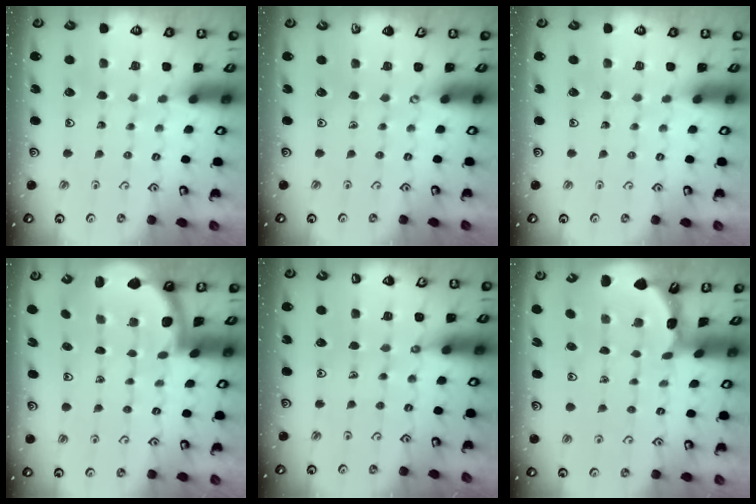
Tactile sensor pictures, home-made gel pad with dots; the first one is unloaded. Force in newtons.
{"total": 0.0}
{"total": 0.0}
{"total": 1.6, "press": 1.6, "slide": 0.1}
{"total": 0.9, "press": 0.9, "slide": 0.1}
{"total": 1.8, "press": 1.8, "slide": 0.1}